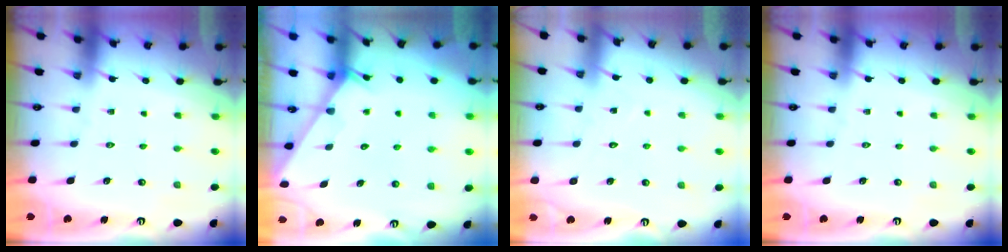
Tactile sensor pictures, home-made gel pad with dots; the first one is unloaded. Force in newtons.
{"total": 2.4, "press": 2.4, "slide": 0.1}
{"total": 6.2, "press": 6.2, "slide": 0.6}
{"total": 0.0}